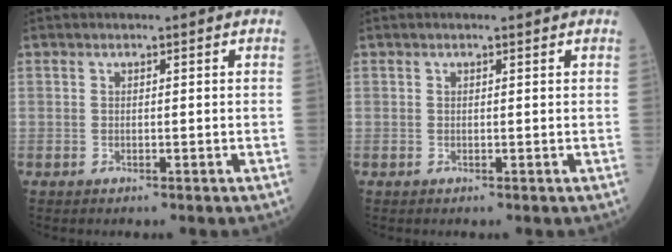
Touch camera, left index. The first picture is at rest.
{"total": 0.7, "force": [0.5, 0.1, 0.4], "torque": [-0.009, 0.004, 0.006]}